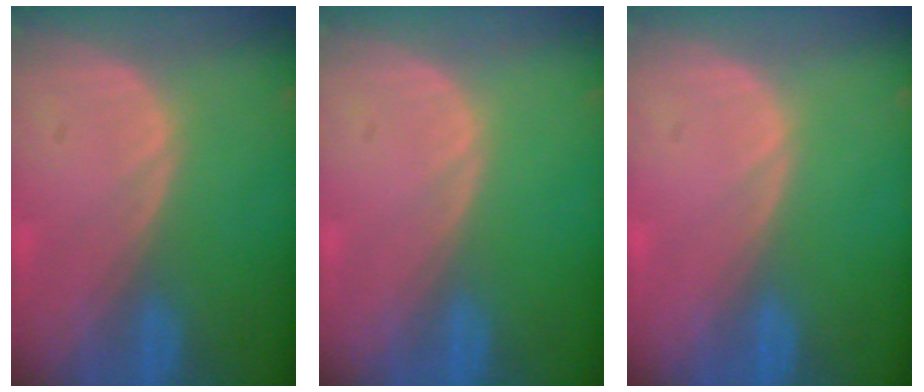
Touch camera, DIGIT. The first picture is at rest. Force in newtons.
{"total": 0.0}
{"total": 0.0}